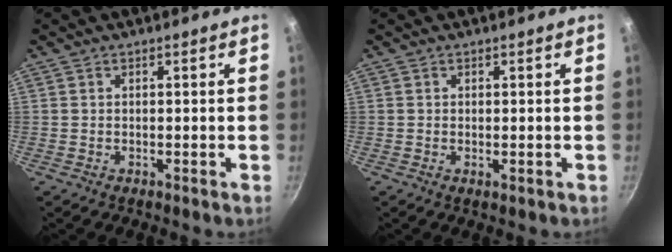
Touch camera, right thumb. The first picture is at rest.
{"total": 0.6, "force": [0.0, 0.3, 0.5], "torque": [-0.009, -0.002, -0.001]}